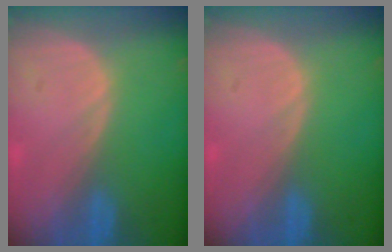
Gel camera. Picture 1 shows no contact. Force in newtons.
{"total": 0.0}